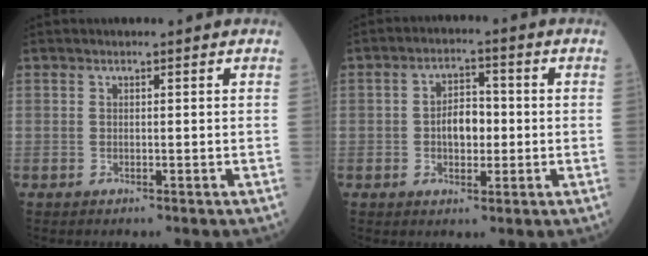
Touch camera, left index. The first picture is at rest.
{"total": 5.2, "force": [-0.7, 2.9, 4.2], "torque": [-0.074, 0.010, -0.012]}